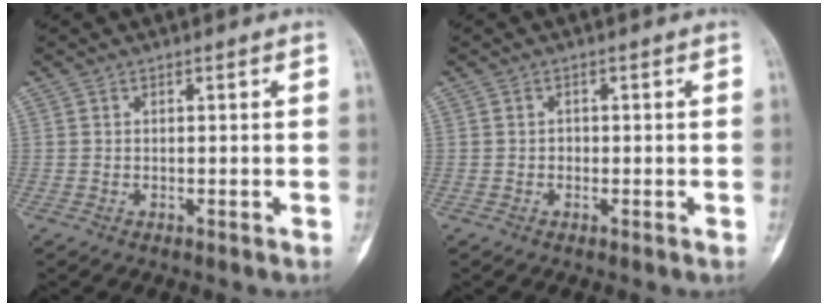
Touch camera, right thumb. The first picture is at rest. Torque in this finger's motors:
{"motor_torque": [0.51, 0.45, 0.33, -0.24, 0.15]}